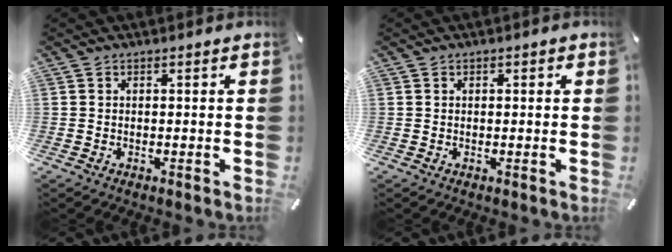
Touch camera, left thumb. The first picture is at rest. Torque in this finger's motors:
{"motor_torque": [-0.03, -0.08, -0.23, -0.13, -0.05]}